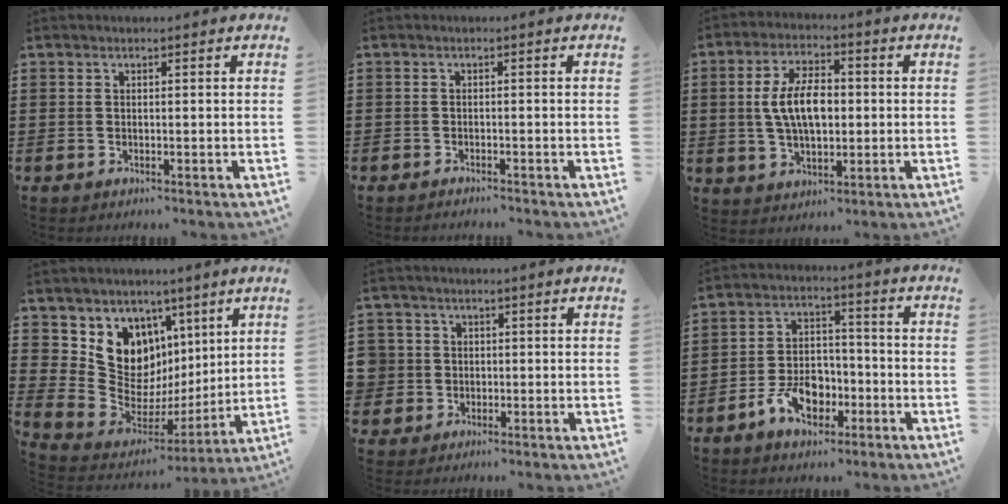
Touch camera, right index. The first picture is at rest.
{"total": 1.1, "force": [-1.1, -0.1, 0.0], "torque": [-0.002, 0.000, -0.022]}
{"total": 8.4, "force": [0.2, 4.2, 7.2], "torque": [-0.150, 0.005, -0.005]}
{"total": 10.7, "force": [5.0, 9.1, 2.8], "torque": [-0.084, -0.054, 0.103]}
{"total": 3.2, "force": [-0.2, 3.2, 0.2], "torque": [-0.029, 0.006, -0.008]}
{"total": 7.6, "force": [-3.4, 5.3, 4.2], "torque": [-0.082, 0.012, -0.064]}